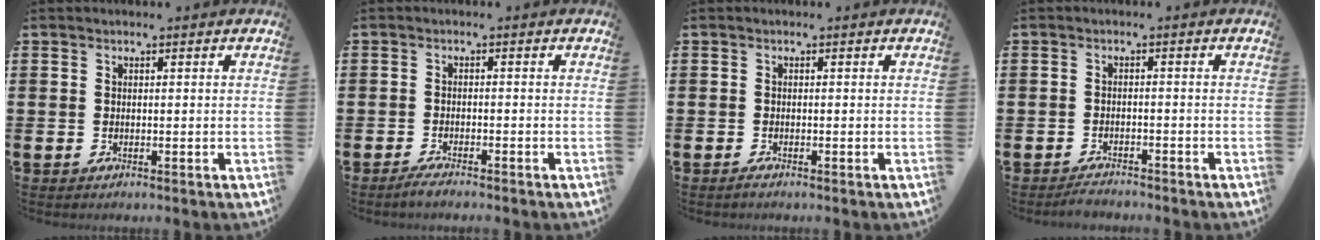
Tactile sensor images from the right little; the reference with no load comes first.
{"total": 1.6, "force": [-1.3, 0.0, 0.8], "torque": [-0.014, 0.001, -0.026]}
{"total": 0.6, "force": [-0.4, 0.1, 0.5], "torque": [-0.008, -0.002, -0.007]}
{"total": 1.5, "force": [-1.5, 0.1, 0.0], "torque": [-0.006, 0.003, -0.031]}